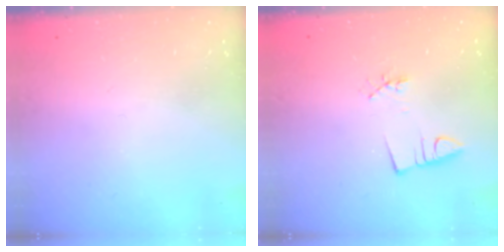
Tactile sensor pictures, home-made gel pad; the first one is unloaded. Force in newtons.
{"total": 2.9, "press": 1.5, "slide": 2.5}